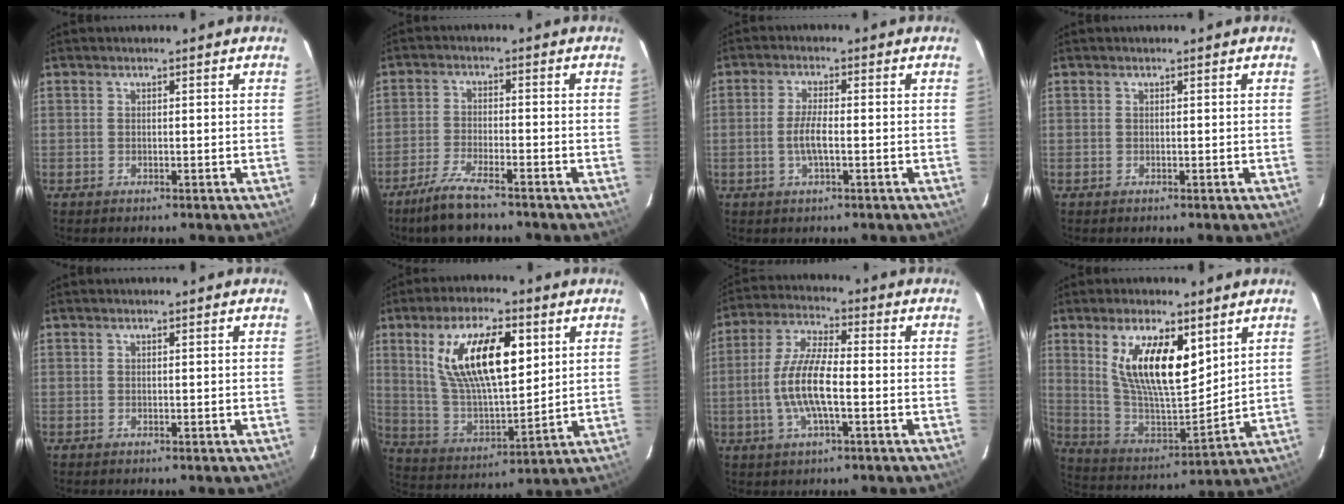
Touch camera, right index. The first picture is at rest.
{"total": 7.7, "force": [-6.2, 1.7, 4.4], "torque": [-0.112, -0.012, -0.117]}
{"total": 4.4, "force": [-1.0, 0.9, 4.2], "torque": [-0.083, -0.001, -0.019]}
{"total": 0.0}
{"total": 0.0}
{"total": 18.1, "force": [6.6, 7.1, 15.4], "torque": [-0.280, 0.008, 0.130]}
{"total": 10.7, "force": [-2.3, 2.6, 10.1], "torque": [-0.208, 0.002, -0.047]}
{"total": 16.3, "force": [7.3, 6.2, 13.1], "torque": [-0.244, -0.003, 0.148]}